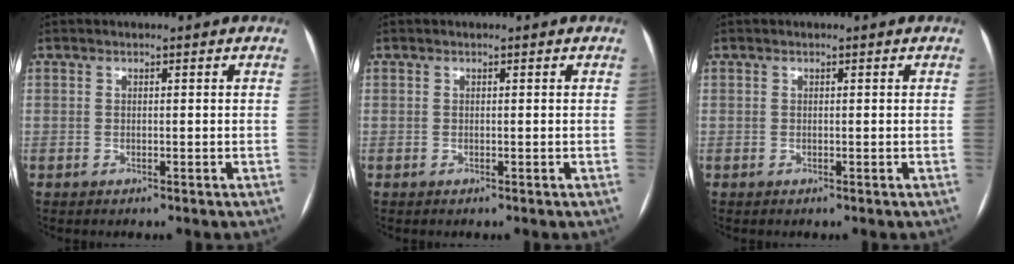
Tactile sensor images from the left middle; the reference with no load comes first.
{"total": 0.0}
{"total": 0.0}